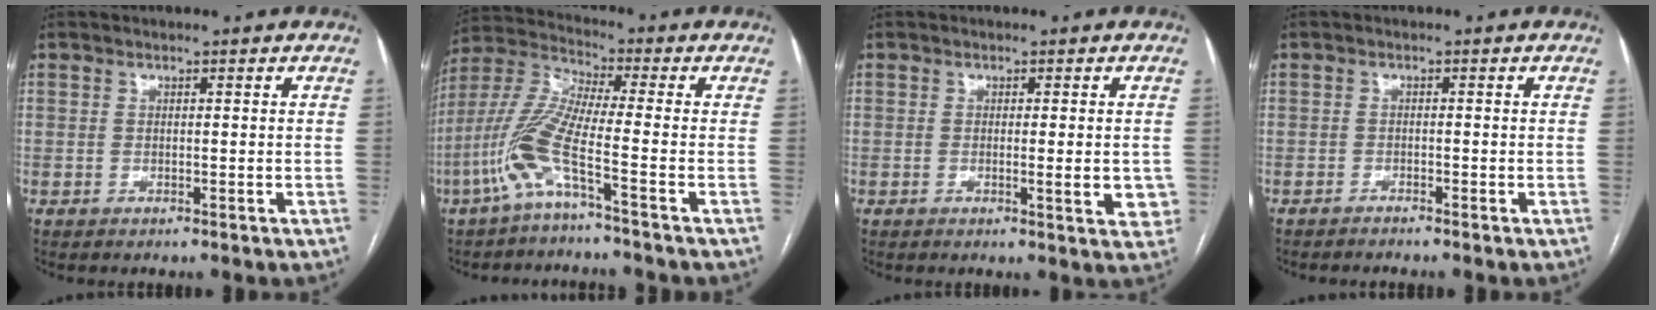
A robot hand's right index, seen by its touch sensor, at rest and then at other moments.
{"total": 9.8, "force": [-4.6, -0.5, 8.6], "torque": [-0.200, 0.002, -0.104]}
{"total": 4.4, "force": [-0.7, 1.1, 4.2], "torque": [-0.046, -0.006, -0.012]}
{"total": 0.9, "force": [-0.9, -0.2, 0.0], "torque": [-0.002, -0.002, -0.014]}